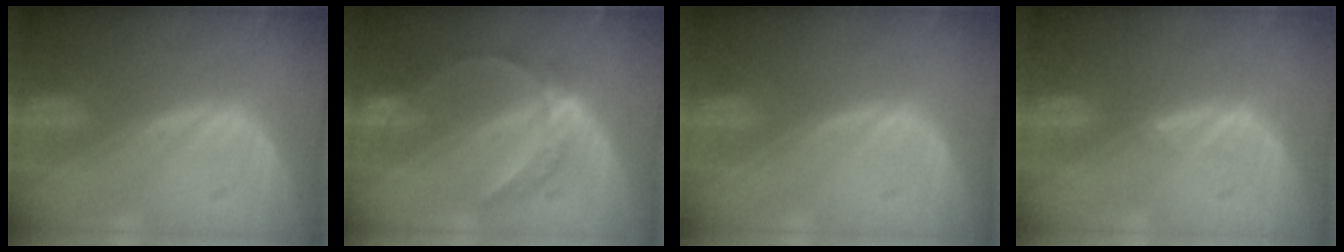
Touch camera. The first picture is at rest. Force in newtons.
{"total": 6.3, "press": 5.4, "slide": 3.2}
{"total": 0.0}
{"total": 0.7, "press": 0.5, "slide": 0.4}